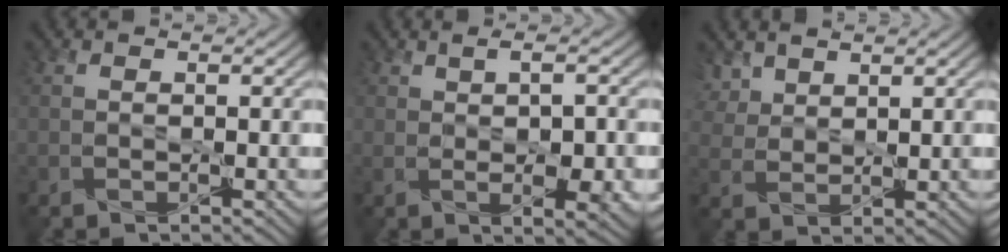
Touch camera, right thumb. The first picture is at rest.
{"total": 4.8, "force": [0.1, 1.8, 4.4], "torque": [-0.071, -0.004, 0.012]}
{"total": 4.2, "force": [2.8, 2.2, 2.1], "torque": [-0.064, 0.008, 0.059]}